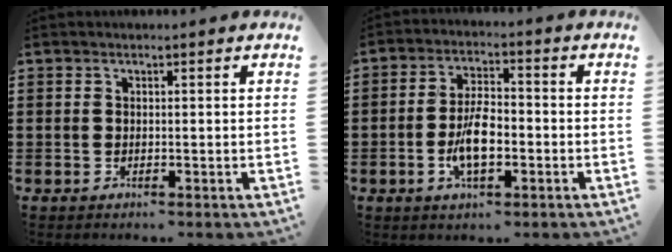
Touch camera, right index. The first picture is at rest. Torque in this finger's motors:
{"motor_torque": [1.89, 0.25, 0.73, 0.18]}